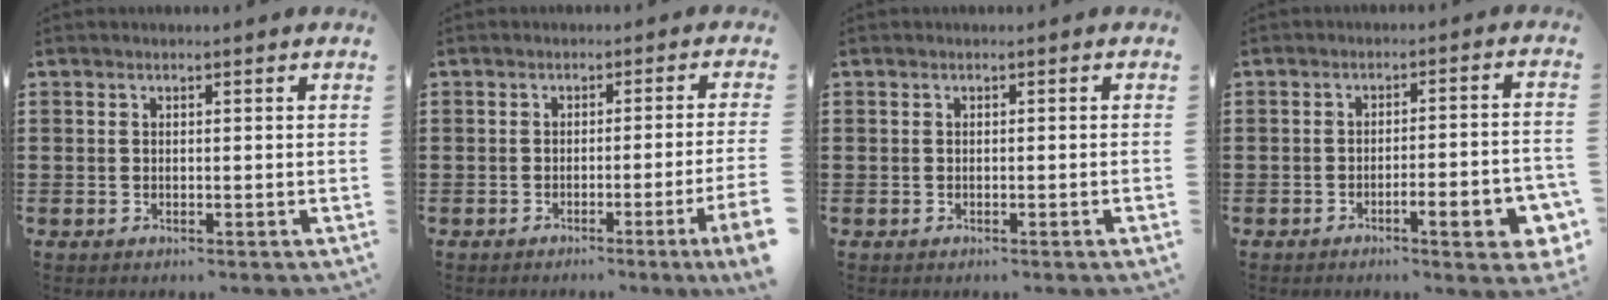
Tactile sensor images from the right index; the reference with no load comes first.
{"total": 2.5, "force": [-1.7, -0.9, 1.6], "torque": [-0.029, -0.007, -0.034]}
{"total": 0.6, "force": [-0.5, -0.1, 0.4], "torque": [-0.007, -0.003, -0.009]}
{"total": 6.4, "force": [-3.2, 0.9, 5.5], "torque": [-0.084, -0.005, -0.053]}